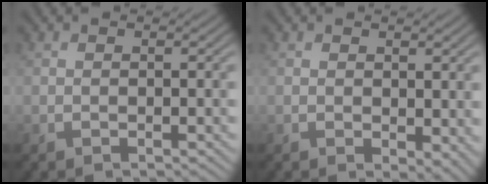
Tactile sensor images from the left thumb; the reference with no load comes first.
{"total": 2.8, "force": [0.2, 1.6, 2.3], "torque": [-0.030, -0.008, 0.007]}